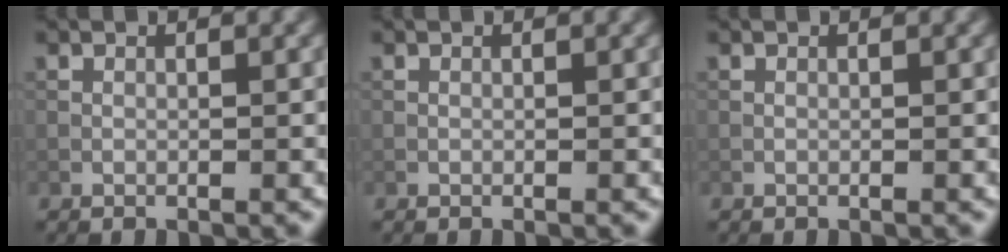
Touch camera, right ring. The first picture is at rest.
{"total": 0.0}
{"total": 0.0}